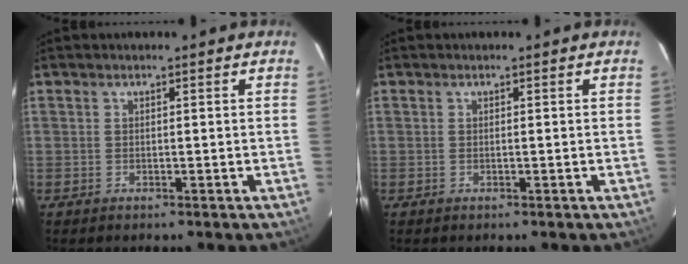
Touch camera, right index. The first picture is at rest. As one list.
[{"total": 0.0}]